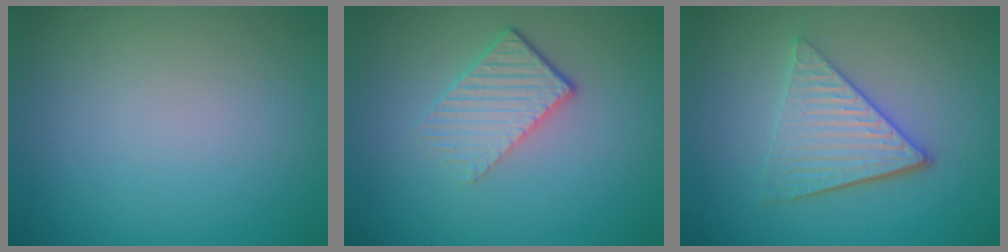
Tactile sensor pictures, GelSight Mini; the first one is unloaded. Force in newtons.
{"total": 3.7, "press": 2.6, "slide": 2.6}
{"total": 4.5, "press": 3.5, "slide": 2.8}